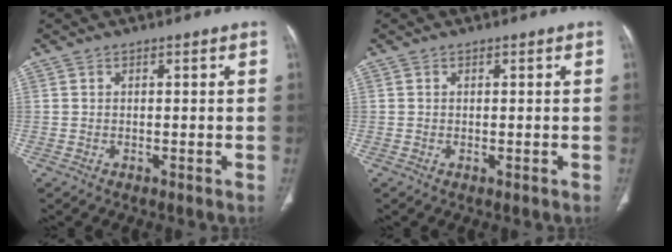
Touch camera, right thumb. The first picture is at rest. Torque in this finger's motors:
{"motor_torque": [0.62, 0.58, 0.11, -0.64, 0.03]}